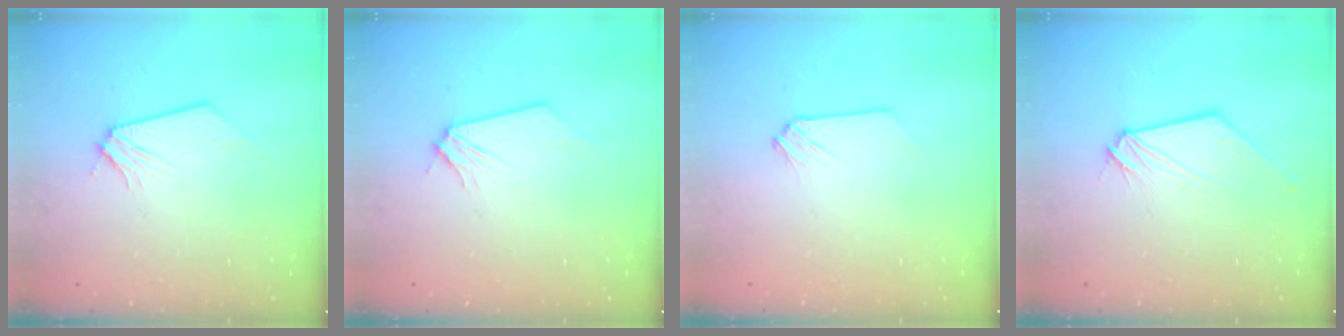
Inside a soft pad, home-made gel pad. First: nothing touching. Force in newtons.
{"total": 0.0}
{"total": 0.0}
{"total": 0.5, "press": 0.5, "slide": 0.1}